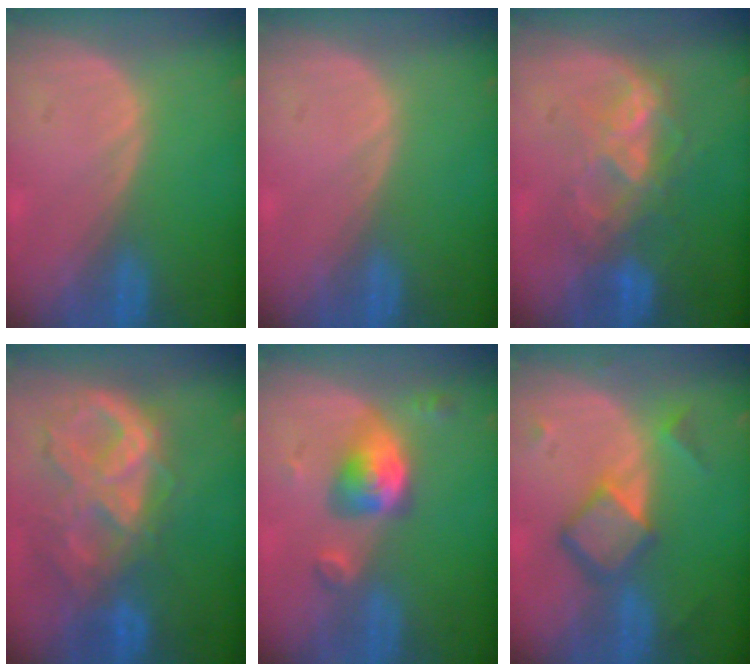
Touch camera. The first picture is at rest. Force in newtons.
{"total": 0.0}
{"total": 6.9, "press": 6.6, "slide": 1.9}
{"total": 10.5, "press": 8.8, "slide": 5.7}
{"total": 5.5, "press": 5.4, "slide": 1.0}
{"total": 6.7, "press": 5.8, "slide": 3.5}